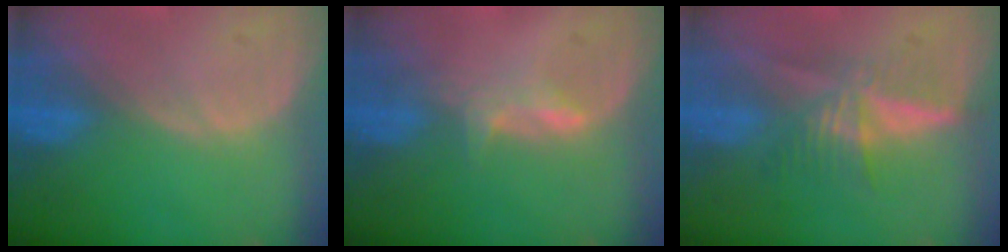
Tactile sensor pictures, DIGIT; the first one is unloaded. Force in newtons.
{"total": 2.3, "press": 2.3, "slide": 0.4}
{"total": 5.3, "press": 5.2, "slide": 1.1}